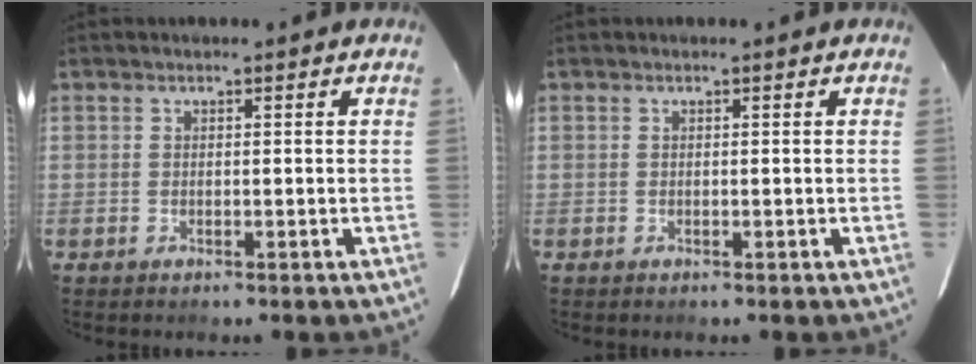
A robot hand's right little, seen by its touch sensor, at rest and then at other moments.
{"total": 0.0}